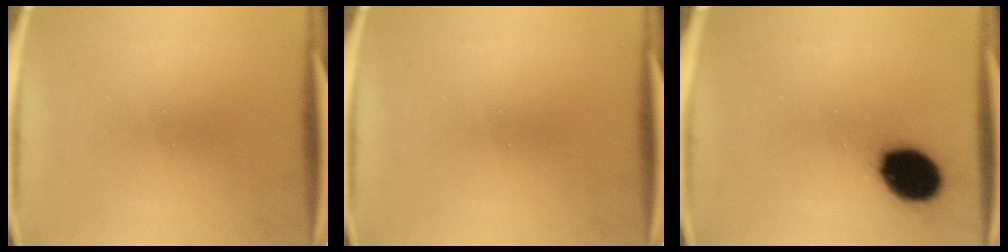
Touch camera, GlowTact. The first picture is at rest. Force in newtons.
{"total": 0.0}
{"total": 14.1}